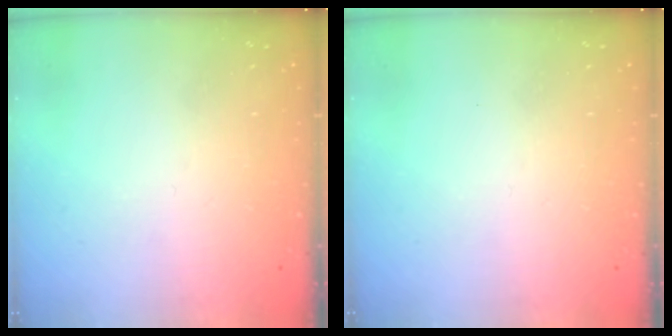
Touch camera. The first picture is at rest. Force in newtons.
{"total": 0.0}